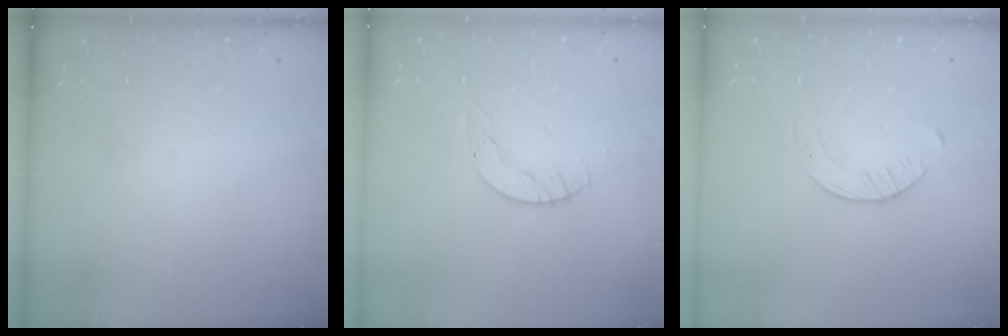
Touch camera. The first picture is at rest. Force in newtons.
{"total": 4.0, "press": 4.0, "slide": 0.4}
{"total": 3.5, "press": 3.5, "slide": 0.4}